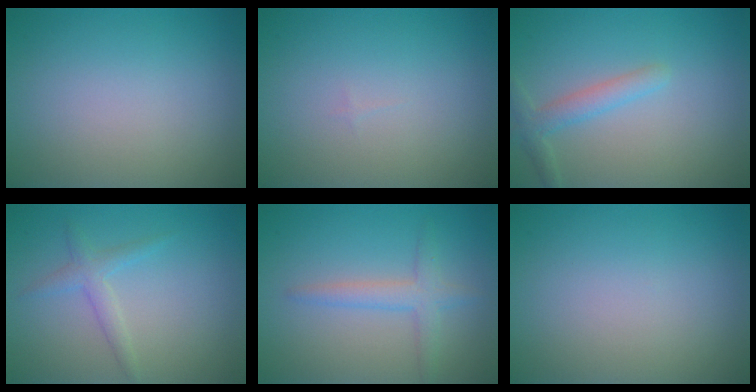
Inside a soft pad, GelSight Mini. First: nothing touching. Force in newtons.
{"total": 0.0}
{"total": 2.2, "press": 2.2, "slide": 0.1}
{"total": 1.7, "press": 1.7, "slide": 0.1}
{"total": 2.4, "press": 2.4, "slide": 0.1}
{"total": 0.0}